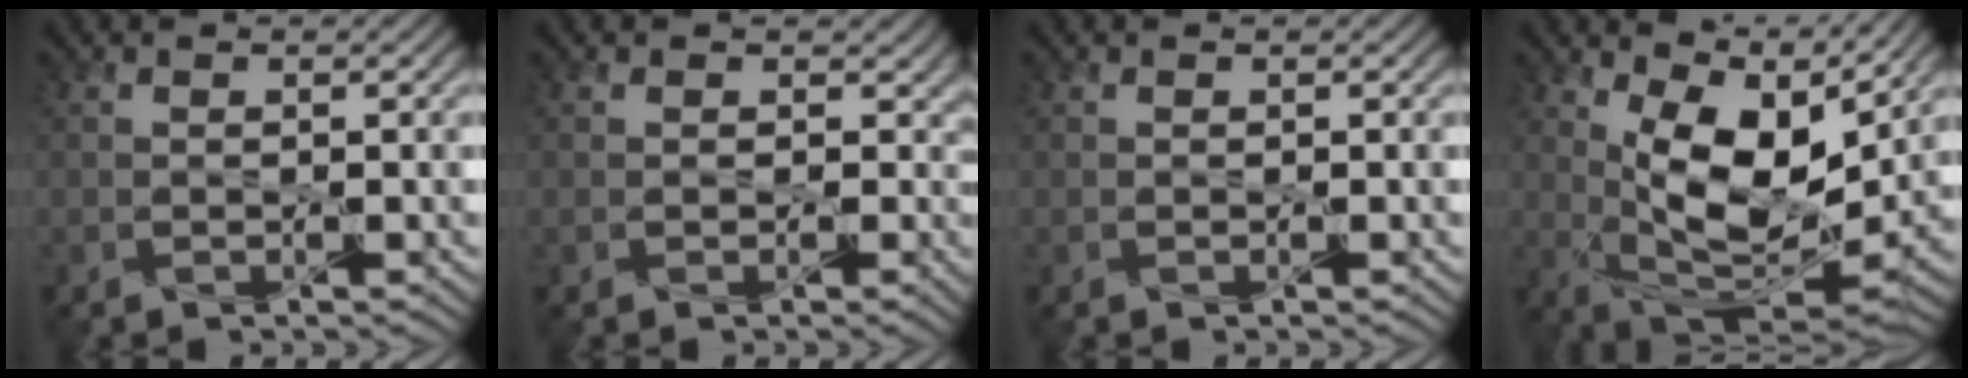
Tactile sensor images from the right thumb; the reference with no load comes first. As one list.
[{"total": 3.7, "force": [0.1, 3.1, 2.1], "torque": [-0.026, -0.003, -0.002]}, {"total": 0.0}, {"total": 12.3, "force": [4.4, 6.0, 9.8], "torque": [-0.187, -0.003, 0.089]}]